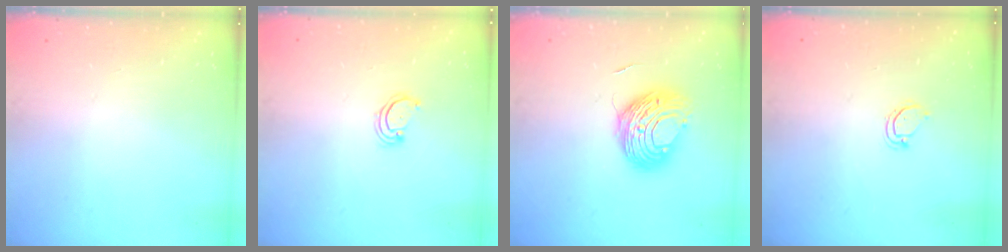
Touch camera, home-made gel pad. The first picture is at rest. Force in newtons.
{"total": 2.3, "press": 2.2, "slide": 0.2}
{"total": 10.4, "press": 10.4, "slide": 0.5}
{"total": 3.0, "press": 3.0, "slide": 0.2}